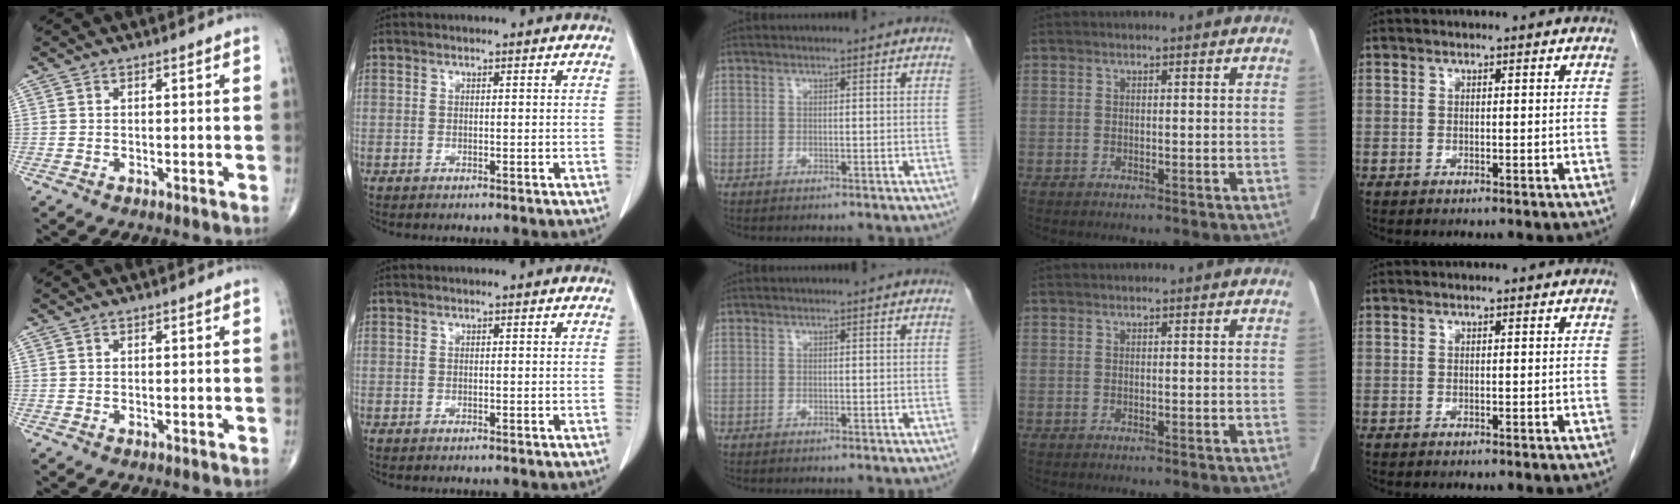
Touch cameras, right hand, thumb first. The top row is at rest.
{}